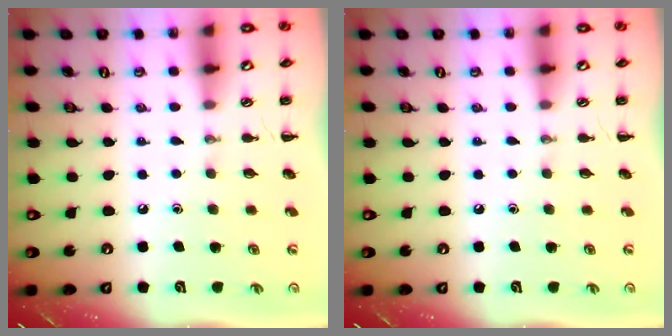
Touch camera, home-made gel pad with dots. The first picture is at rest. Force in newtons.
{"total": 0.0}